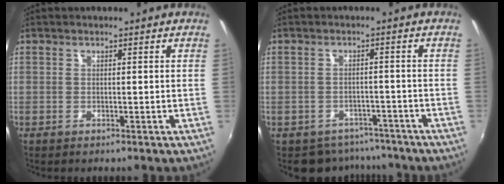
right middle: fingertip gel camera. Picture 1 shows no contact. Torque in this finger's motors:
{"motor_torque": [-0.49, -0.09, -0.02, -0.01]}